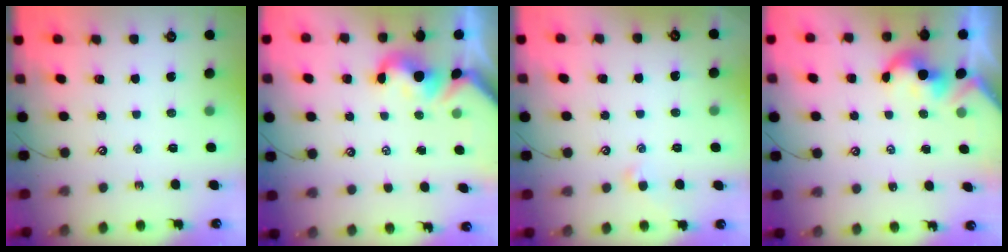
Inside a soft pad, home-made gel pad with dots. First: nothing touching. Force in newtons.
{"total": 0.9, "press": 0.5, "slide": 0.7}
{"total": 0.5, "press": 0.0, "slide": 0.5}
{"total": 2.0, "press": 1.9, "slide": 0.4}